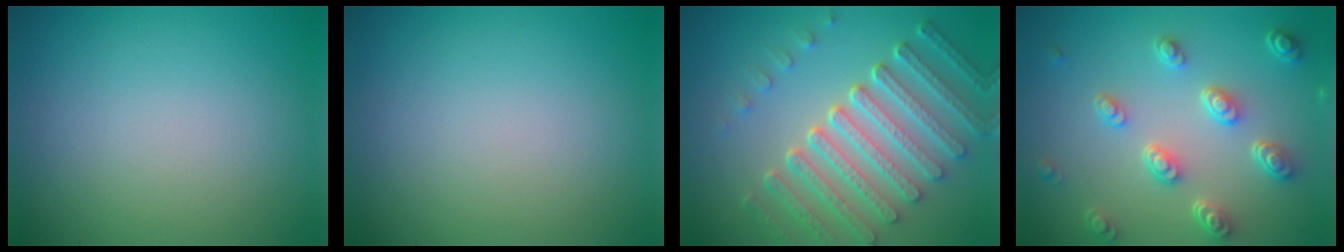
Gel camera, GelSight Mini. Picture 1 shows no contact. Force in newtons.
{"total": 0.0}
{"total": 7.0, "press": 5.2, "slide": 4.7}
{"total": 4.7, "press": 3.5, "slide": 3.2}